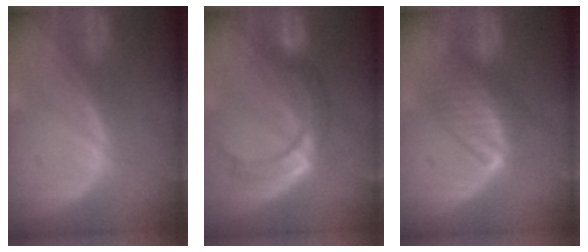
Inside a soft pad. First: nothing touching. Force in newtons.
{"total": 8.0, "press": 7.2, "slide": 3.6}
{"total": 5.7, "press": 5.6, "slide": 0.6}